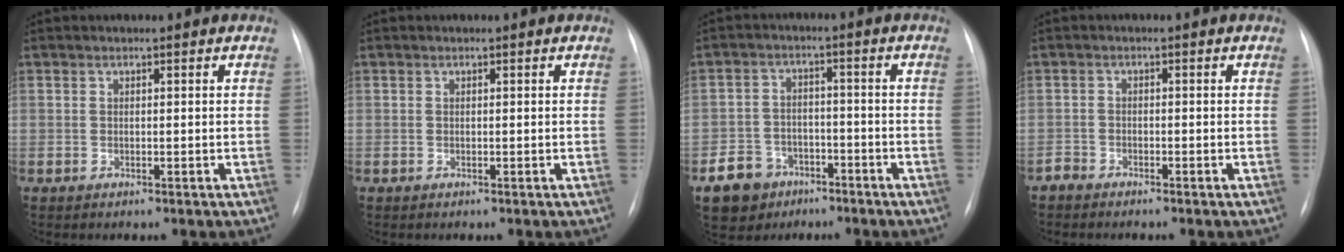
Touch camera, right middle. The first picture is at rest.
{"total": 0.0}
{"total": 7.0, "force": [-4.1, 5.4, 1.6], "torque": [-0.040, 0.011, -0.064]}
{"total": 1.4, "force": [-1.3, 0.3, -0.1], "torque": [0.002, -0.001, -0.027]}